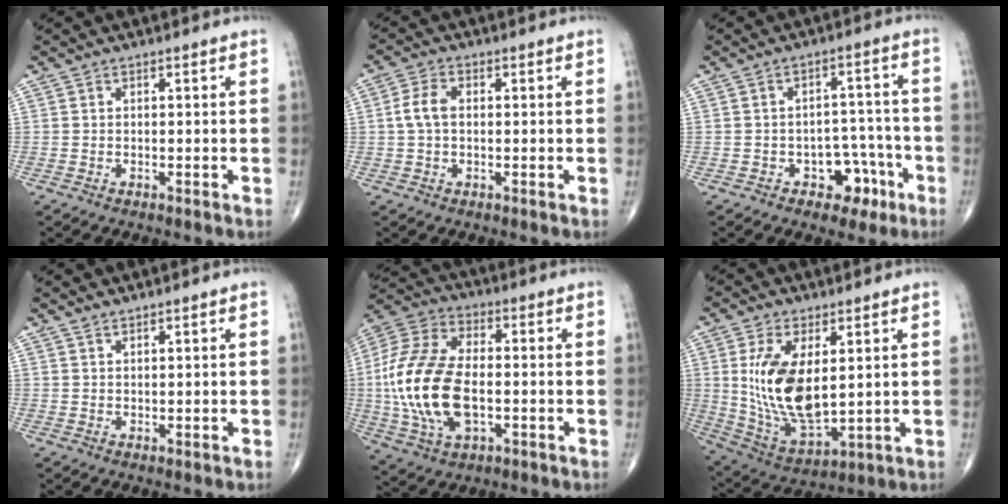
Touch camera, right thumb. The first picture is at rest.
{"total": 4.4, "force": [0.2, 2.7, 3.4], "torque": [-0.077, 0.012, 0.000]}
{"total": 7.4, "force": [-3.6, 5.1, 4.0], "torque": [-0.016, 0.041, -0.046]}
{"total": 1.1, "force": [1.0, 0.3, 0.3], "torque": [-0.005, -0.006, 0.020]}
{"total": 20.6, "force": [-1.9, 11.4, 17.1], "torque": [-0.368, 0.008, -0.032]}
{"total": 15.5, "force": [2.7, 7.6, 13.2], "torque": [-0.248, -0.023, 0.070]}